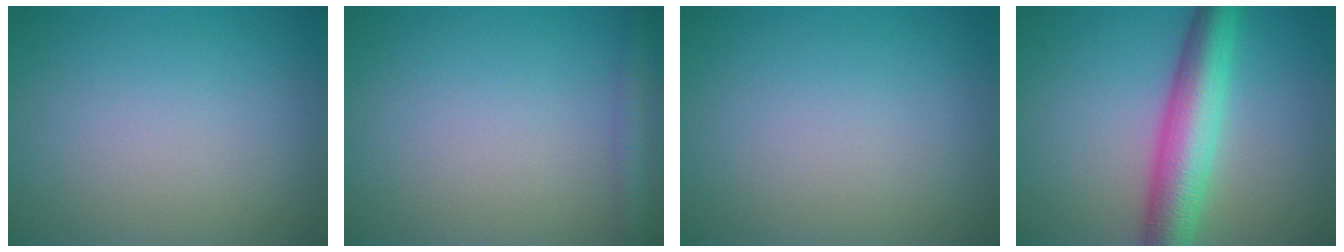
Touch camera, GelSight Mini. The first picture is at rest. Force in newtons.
{"total": 1.8, "press": 1.8, "slide": 0.1}
{"total": 0.0}
{"total": 7.0, "press": 7.0, "slide": 0.1}